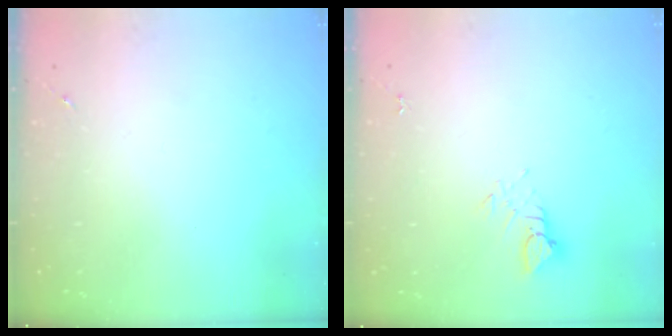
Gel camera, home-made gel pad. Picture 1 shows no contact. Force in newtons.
{"total": 3.1, "press": 3.1, "slide": 0.3}